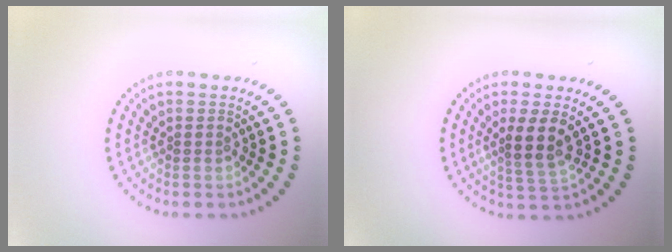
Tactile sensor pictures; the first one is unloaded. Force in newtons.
{"total": 2.8, "press": 2.4, "slide": 1.5}